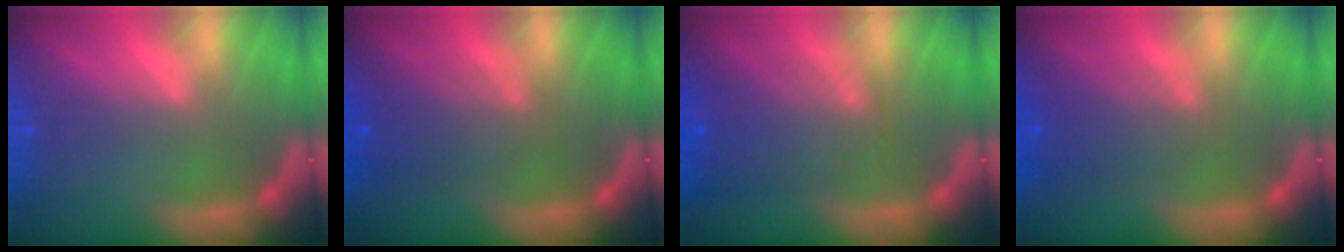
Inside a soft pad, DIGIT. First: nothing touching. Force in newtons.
{"total": 4.1}
{"total": 5.6}
{"total": 4.1}